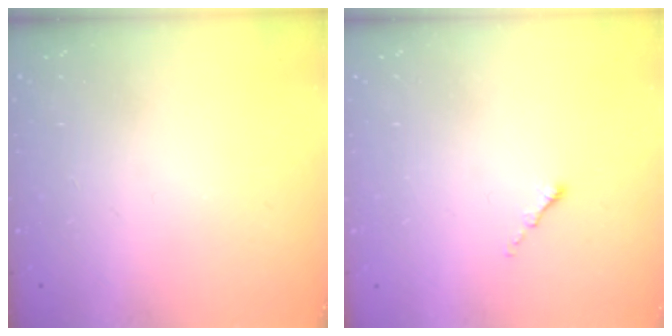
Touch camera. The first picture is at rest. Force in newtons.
{"total": 0.0}